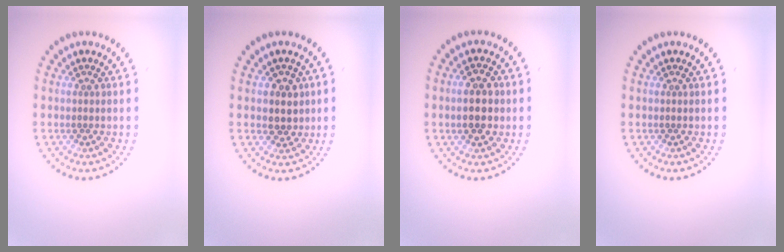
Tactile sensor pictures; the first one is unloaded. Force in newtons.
{"total": 2.3, "press": 2.1, "slide": 0.9}
{"total": 4.2, "press": 4.2, "slide": 0.1}
{"total": 0.0}